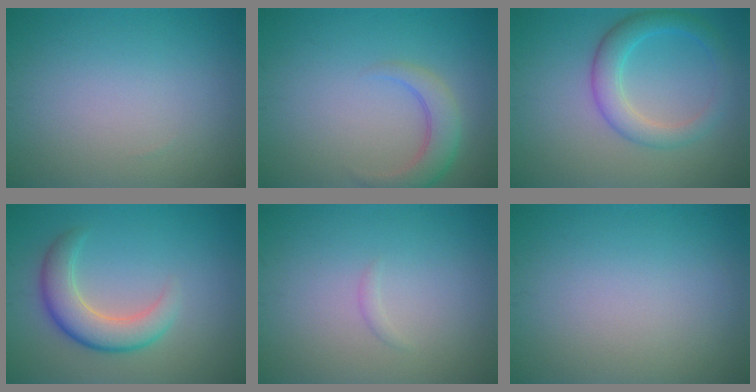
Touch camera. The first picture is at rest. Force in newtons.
{"total": 3.2, "press": 3.2, "slide": 0.3}
{"total": 3.9, "press": 3.9, "slide": 0.3}
{"total": 4.8, "press": 4.8, "slide": 0.2}
{"total": 0.5, "press": 0.5, "slide": 0.0}
{"total": 0.0}